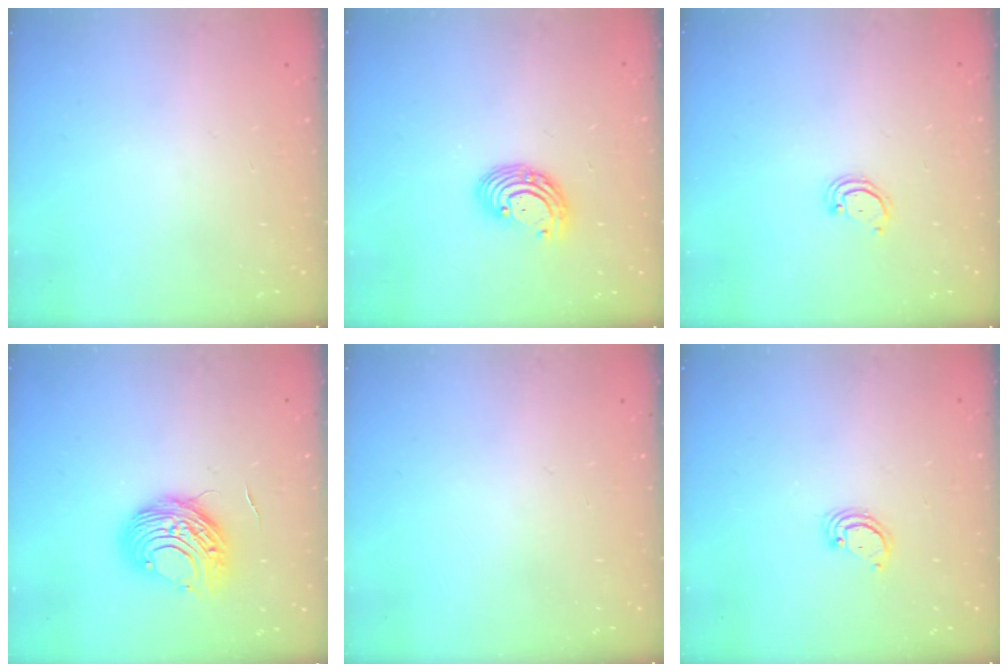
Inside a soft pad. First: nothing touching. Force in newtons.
{"total": 7.1, "press": 7.0, "slide": 1.3}
{"total": 2.4, "press": 2.4, "slide": 0.2}
{"total": 9.5, "press": 9.5, "slide": 0.7}
{"total": 0.0}
{"total": 2.5, "press": 2.5, "slide": 0.2}